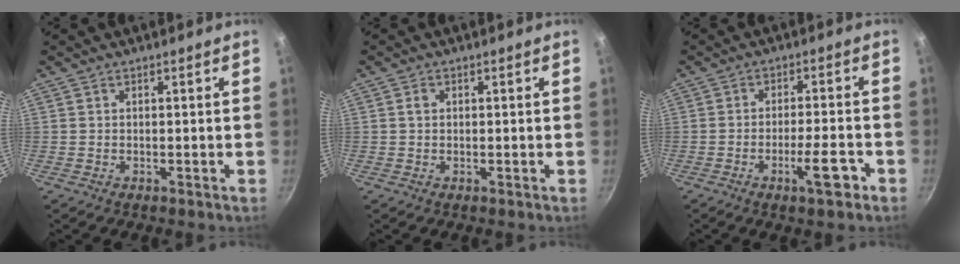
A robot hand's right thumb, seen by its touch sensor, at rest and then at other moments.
{"total": 1.3, "force": [0.3, 1.1, 0.7], "torque": [-0.009, 0.004, 0.004]}
{"total": 6.7, "force": [-3.3, 1.5, 5.6], "torque": [-0.075, 0.021, -0.051]}